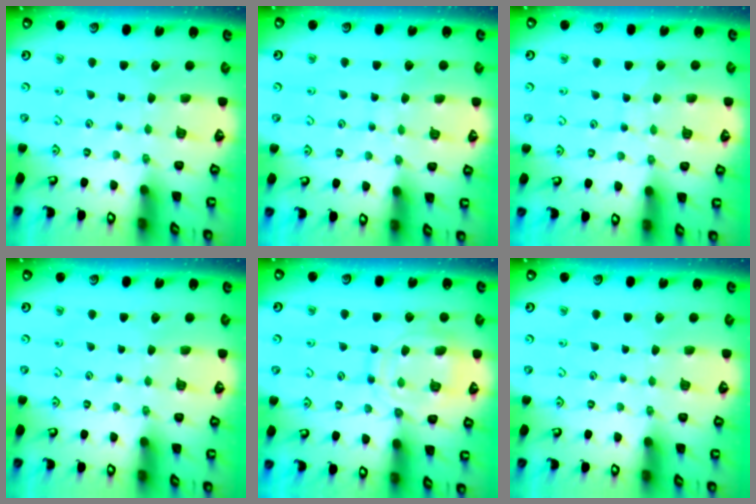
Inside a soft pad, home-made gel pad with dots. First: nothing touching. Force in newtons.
{"total": 5.3, "press": 5.3, "slide": 0.6}
{"total": 4.6, "press": 4.5, "slide": 0.5}
{"total": 0.0}
{"total": 13.0, "press": 12.9, "slide": 1.2}
{"total": 0.0}